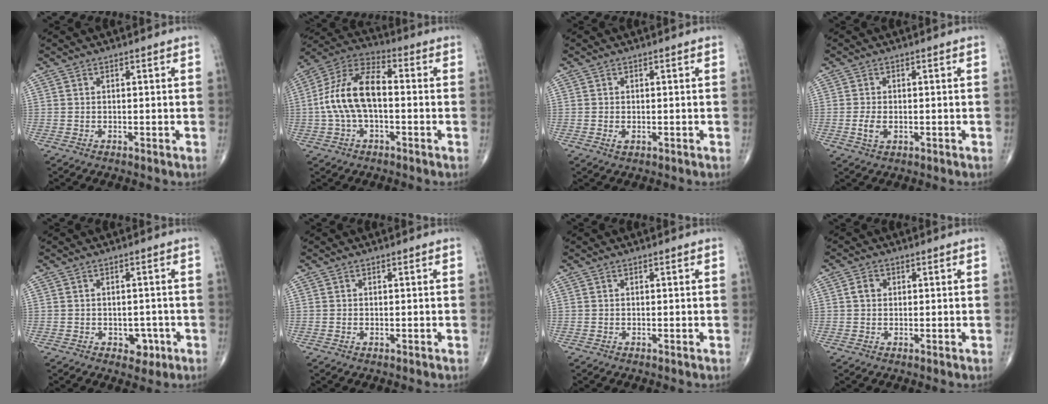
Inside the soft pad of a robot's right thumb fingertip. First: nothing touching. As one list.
[{"total": 13.4, "force": [-0.7, 7.0, 11.4], "torque": [-0.226, 0.042, -0.022]}, {"total": 1.1, "force": [-0.3, 0.6, 0.8], "torque": [-0.013, -0.001, -0.005]}, {"total": 2.8, "force": [-0.7, 1.6, 2.2], "torque": [-0.046, -0.003, -0.012]}, {"total": 3.3, "force": [-1.4, 2.4, 1.8], "torque": [0.000, 0.007, -0.015]}, {"total": 0.0}, {"total": 0.0}, {"total": 2.2, "force": [0.4, 1.8, 1.2], "torque": [-0.016, 0.005, 0.006]}]